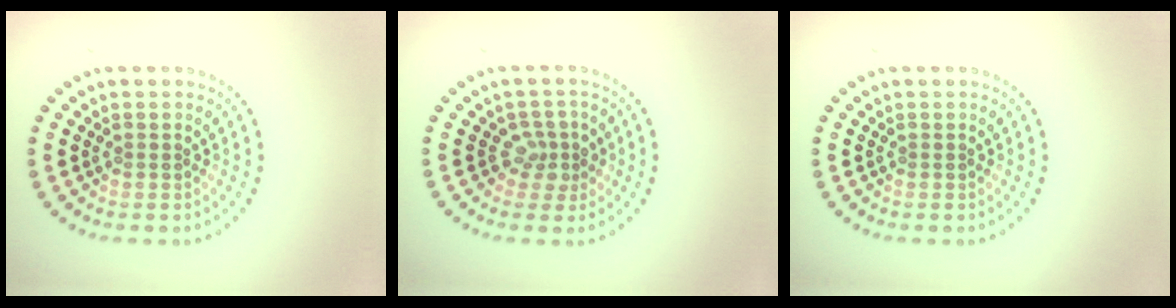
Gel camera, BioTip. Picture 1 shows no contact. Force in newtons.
{"total": 2.1, "press": 1.7, "slide": 1.3}
{"total": 0.0}